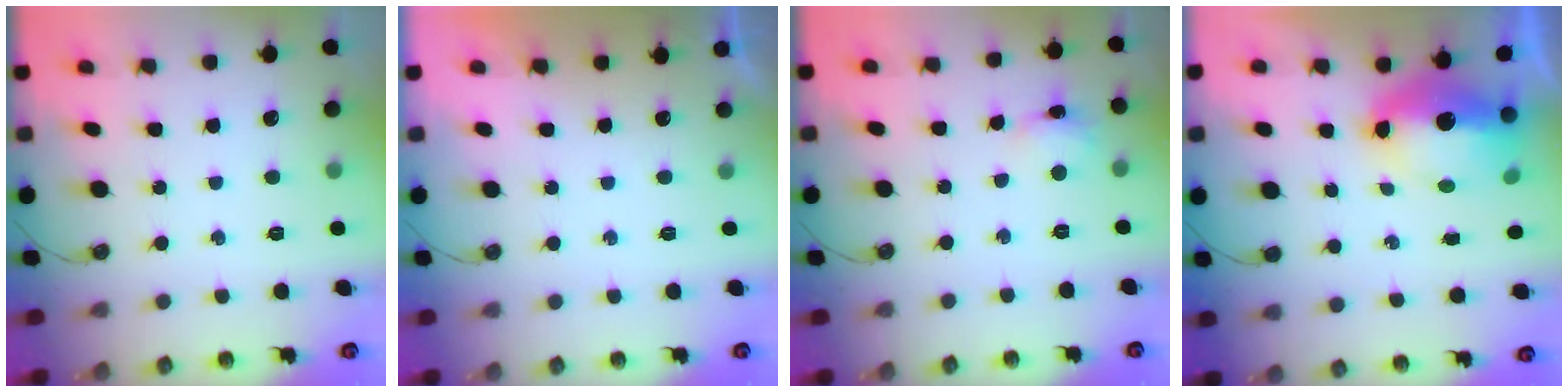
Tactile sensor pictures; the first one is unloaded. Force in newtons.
{"total": 0.0}
{"total": 3.8, "press": 3.7, "slide": 0.2}
{"total": 10.9, "press": 10.9, "slide": 1.1}